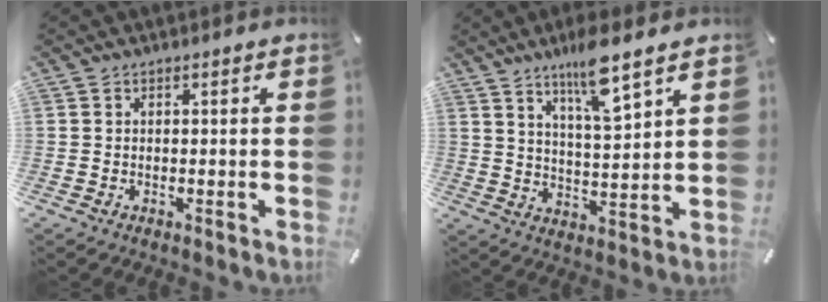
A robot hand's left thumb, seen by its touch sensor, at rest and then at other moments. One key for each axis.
{"total": 10.0, "fx": 7.6, "fy": 1.3, "fz": 6.3, "tx": -0.111, "ty": -0.043, "tz": 0.129}